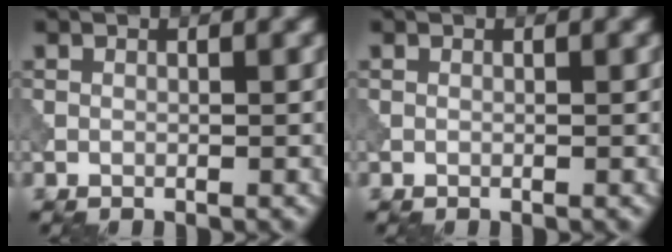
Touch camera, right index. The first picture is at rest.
{"total": 0.0}